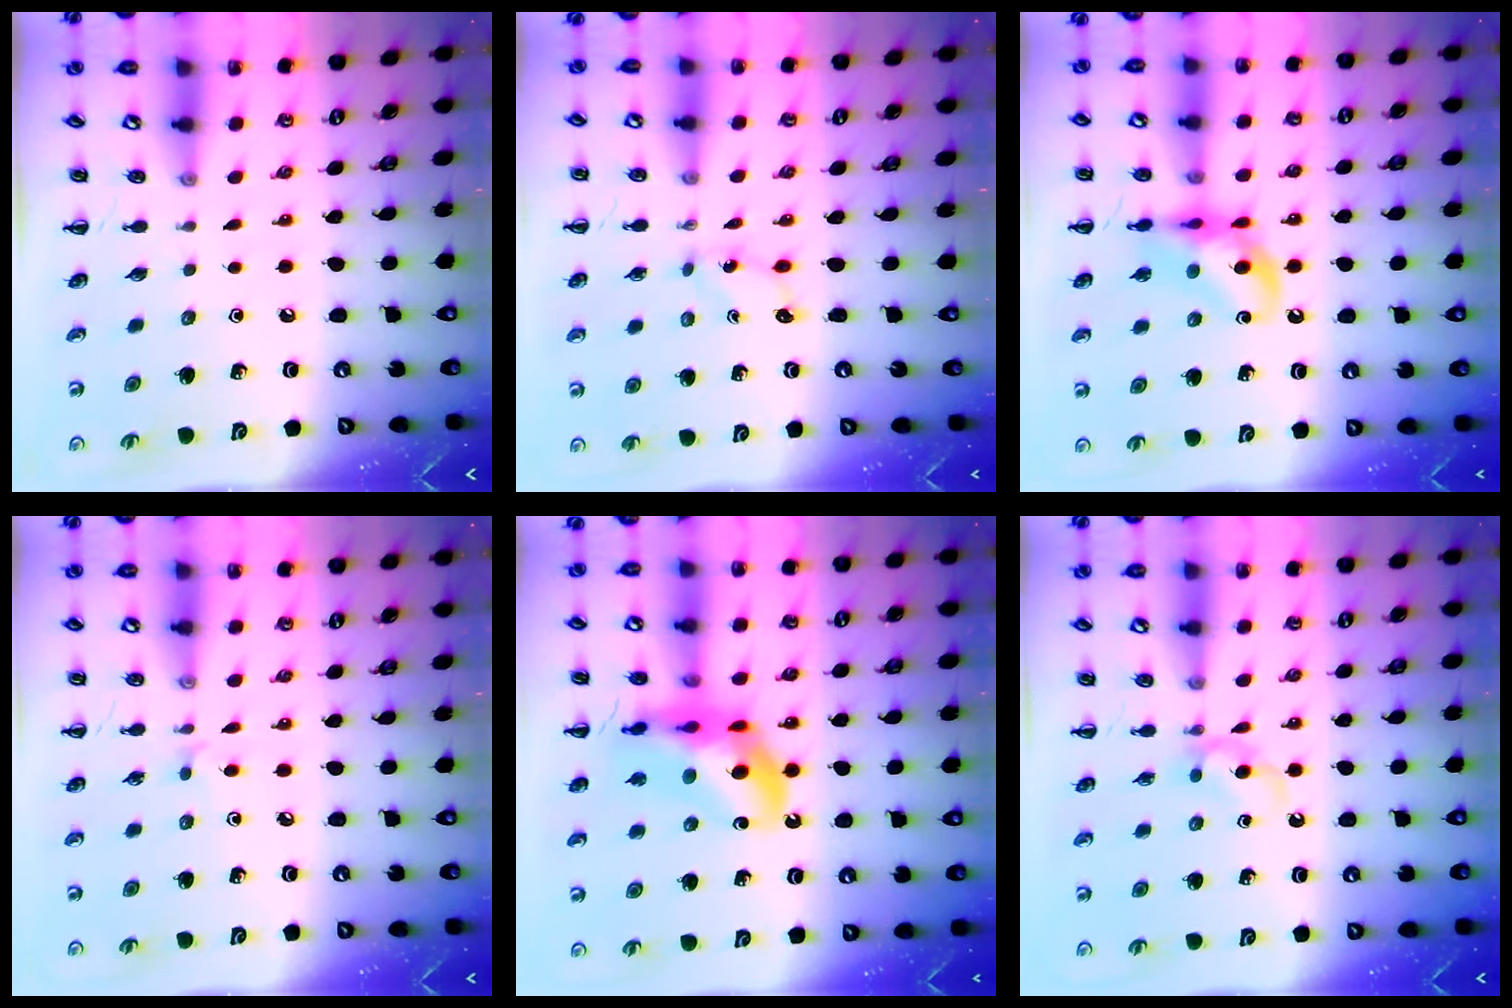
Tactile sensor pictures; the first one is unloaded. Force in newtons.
{"total": 2.7, "press": 2.6, "slide": 0.8}
{"total": 14.1, "press": 13.8, "slide": 3.0}
{"total": 4.4, "press": 4.0, "slide": 1.8}
{"total": 18.8, "press": 18.3, "slide": 4.5}
{"total": 4.0, "press": 3.6, "slide": 1.7}